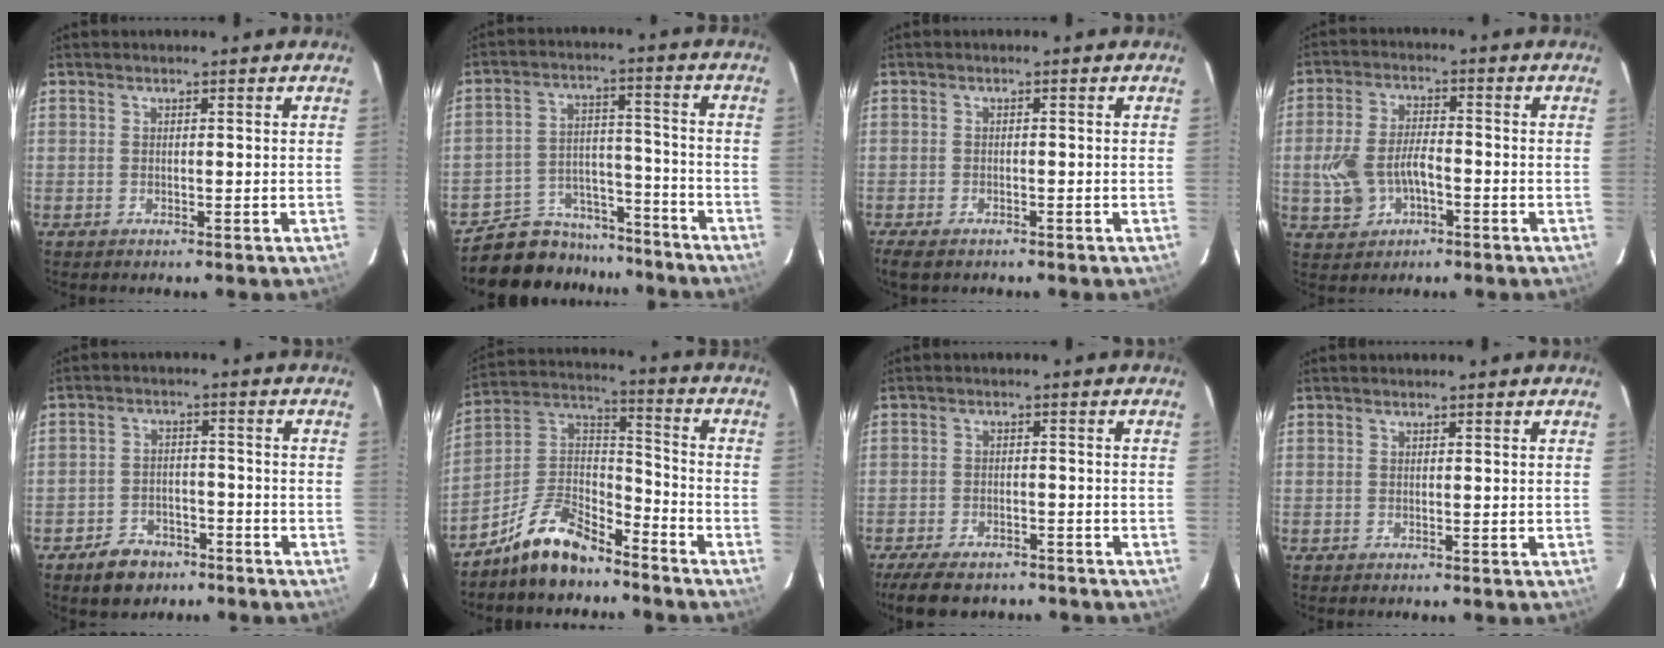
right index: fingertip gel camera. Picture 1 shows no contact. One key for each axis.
{"total": 13.6, "fx": -11.5, "fy": 6.8, "fz": 2.1, "tx": -0.055, "ty": 0.050, "tz": -0.165}
{"total": 4.7, "fx": -3.5, "fy": 1.9, "fz": 2.5, "tx": -0.065, "ty": -0.016, "tz": -0.063}
{"total": 8.6, "fx": -2.6, "fy": 5.2, "fz": 6.3, "tx": -0.144, "ty": 0.008, "tz": -0.038}
{"total": 7.6, "fx": -5.4, "fy": 4.7, "fz": 2.7, "tx": -0.074, "ty": 0.019, "tz": -0.074}
{"total": 12.9, "fx": -9.8, "fy": 5.1, "fz": 6.6, "tx": -0.149, "ty": 0.039, "tz": -0.182}
{"total": 11.4, "fx": -9.1, "fy": 4.5, "fz": 5.1, "tx": -0.121, "ty": -0.016, "tz": -0.143}
{"total": 0.0}